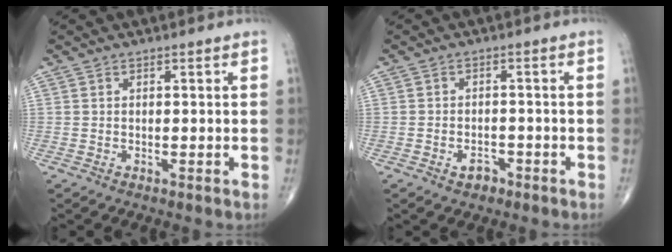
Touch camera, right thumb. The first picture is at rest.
{"total": 2.7, "force": [-1.6, 1.8, 1.2], "torque": [-0.009, 0.011, -0.020]}